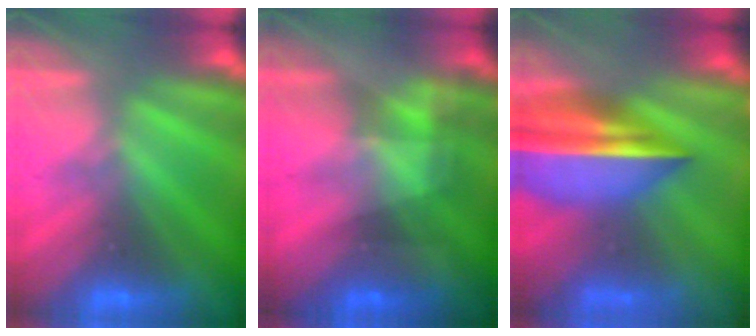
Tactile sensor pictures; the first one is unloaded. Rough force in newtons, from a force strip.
{"total": 4.6}
{"total": 7.2}